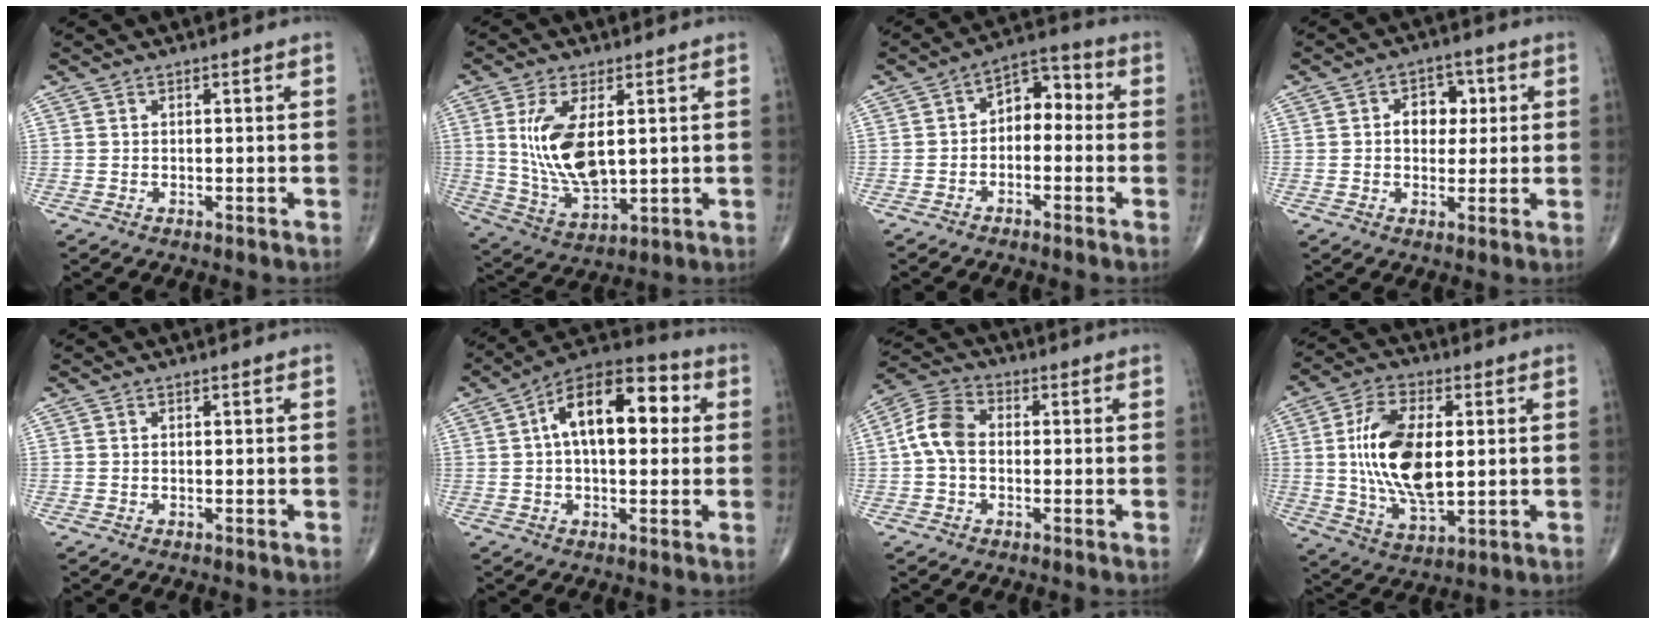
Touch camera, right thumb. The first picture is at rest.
{"total": 13.1, "force": [2.4, 6.3, 11.2], "torque": [-0.214, -0.021, 0.060]}
{"total": 7.0, "force": [-0.6, 4.7, 5.2], "torque": [-0.049, 0.041, -0.026]}
{"total": 6.4, "force": [1.1, 4.7, 4.2], "torque": [-0.023, 0.007, 0.012]}
{"total": 0.0}
{"total": 15.9, "force": [3.0, 8.3, 13.2], "torque": [-0.188, 0.034, 0.037]}
{"total": 7.6, "force": [-0.3, 5.3, 5.5], "torque": [-0.105, 0.025, -0.017]}
{"total": 16.5, "force": [1.4, 8.4, 14.2], "torque": [-0.261, -0.011, 0.030]}